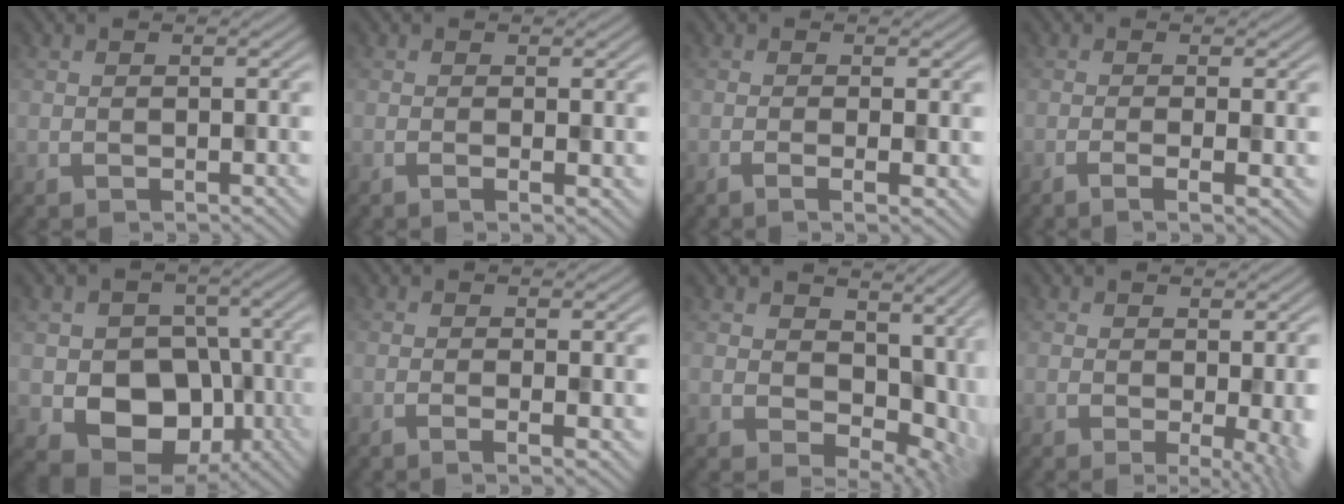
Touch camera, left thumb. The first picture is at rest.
{"total": 1.2, "force": [-0.2, 0.3, 1.2], "torque": [-0.013, 0.002, -0.005]}
{"total": 2.6, "force": [-0.8, 0.6, 2.4], "torque": [-0.030, 0.005, -0.014]}
{"total": 3.2, "force": [-1.3, 0.7, 2.8], "torque": [-0.036, 0.006, -0.021]}
{"total": 8.3, "force": [-2.4, 7.2, 3.4], "torque": [-0.066, -0.022, -0.045]}
{"total": 2.2, "force": [-0.6, 0.5, 2.1], "torque": [-0.025, 0.004, -0.012]}
{"total": 9.3, "force": [2.9, 6.5, 5.9], "torque": [-0.105, -0.026, 0.068]}
{"total": 7.3, "force": [-1.0, 2.9, 6.7], "torque": [-0.053, -0.006, 0.009]}